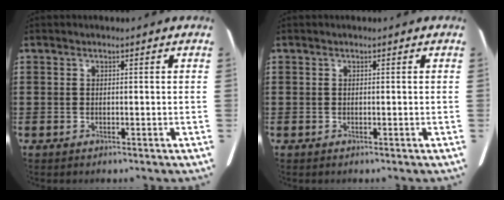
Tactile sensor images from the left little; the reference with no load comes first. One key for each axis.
{"total": 0.0}